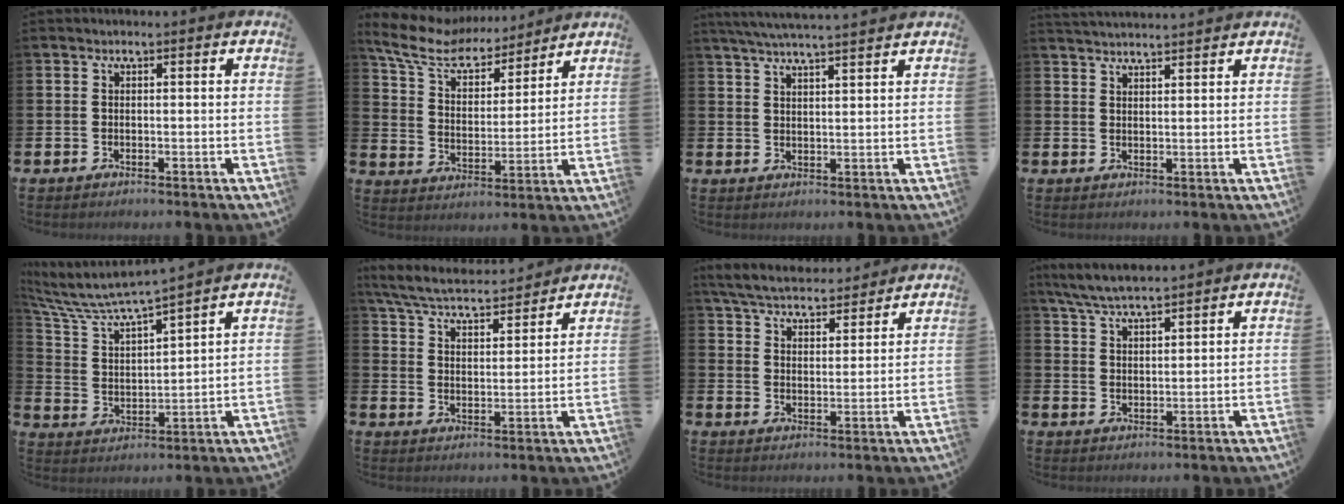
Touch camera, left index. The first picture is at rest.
{"total": 9.1, "force": [8.0, 3.2, 3.0], "torque": [-0.095, -0.048, 0.141]}
{"total": 4.9, "force": [4.7, -0.3, 1.3], "torque": [-0.034, -0.018, 0.084]}
{"total": 2.8, "force": [2.8, 0.1, 0.1], "torque": [-0.004, -0.013, 0.050]}
{"total": 5.9, "force": [5.6, 0.6, 1.9], "torque": [-0.068, -0.043, 0.088]}
{"total": 6.1, "force": [5.8, 1.0, 1.5], "torque": [-0.052, -0.038, 0.101]}
{"total": 6.0, "force": [5.8, 1.1, 1.0], "torque": [-0.041, -0.032, 0.103]}
{"total": 5.5, "force": [5.2, 0.4, 1.7], "torque": [-0.049, -0.018, 0.095]}